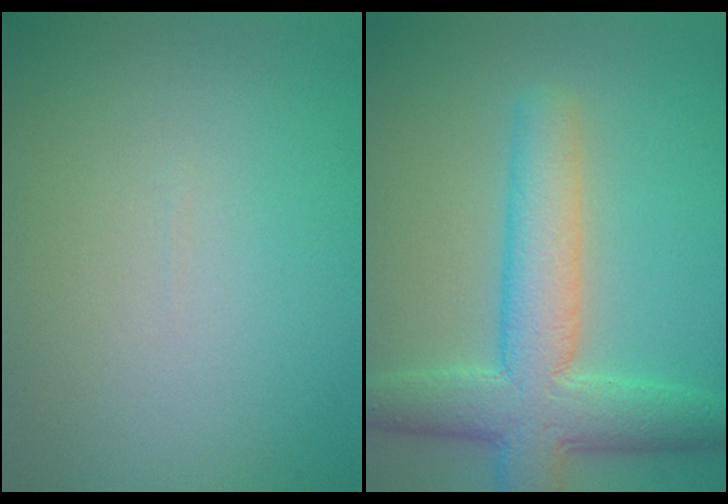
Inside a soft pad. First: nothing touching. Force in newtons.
{"total": 7.0, "press": 7.0, "slide": 0.3}